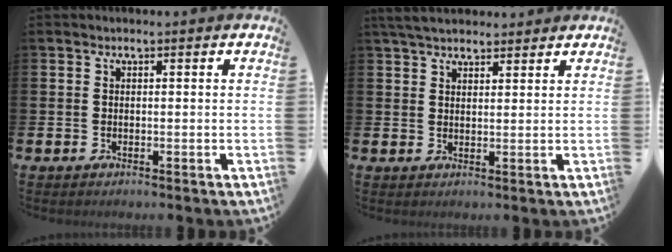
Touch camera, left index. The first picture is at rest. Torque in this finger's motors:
{"motor_torque": [0.99, -0.91, 0.57, 0.06]}